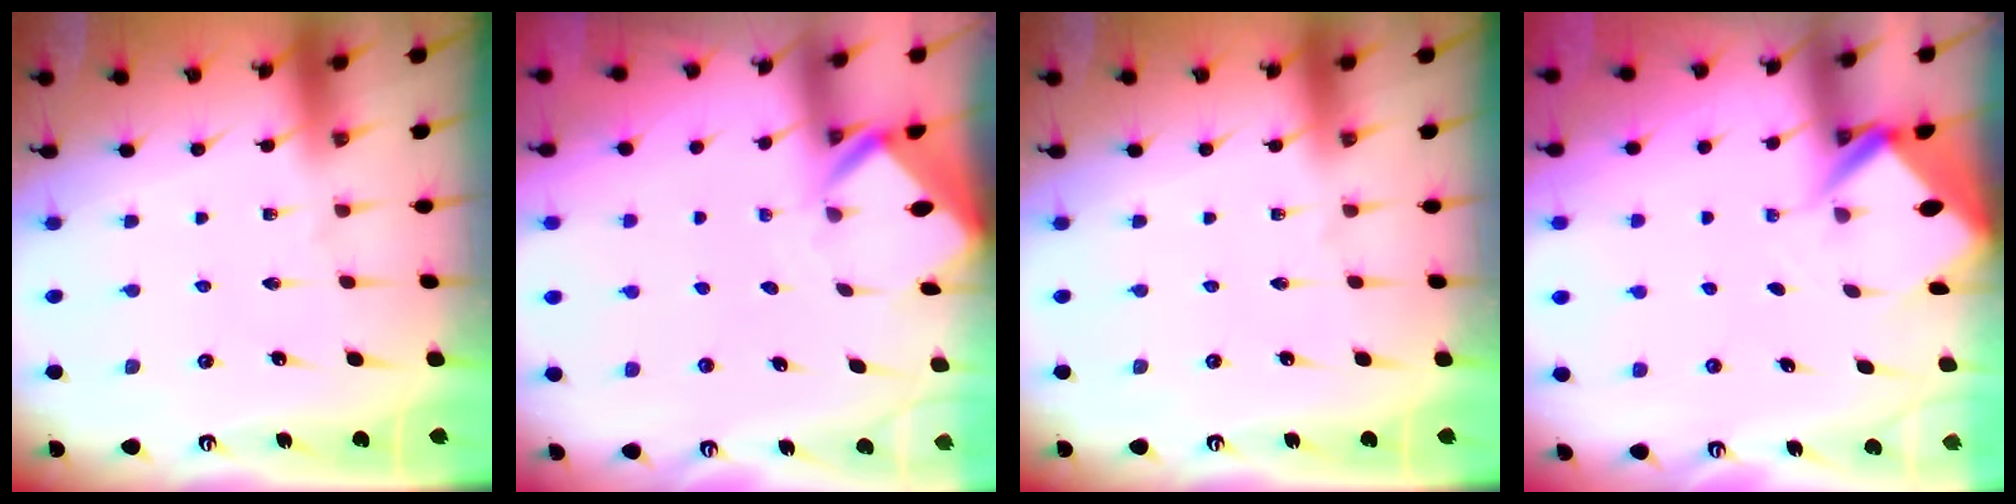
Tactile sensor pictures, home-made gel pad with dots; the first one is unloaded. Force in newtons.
{"total": 2.4, "press": 2.4, "slide": 0.1}
{"total": 0.0}
{"total": 3.2, "press": 3.2, "slide": 0.3}